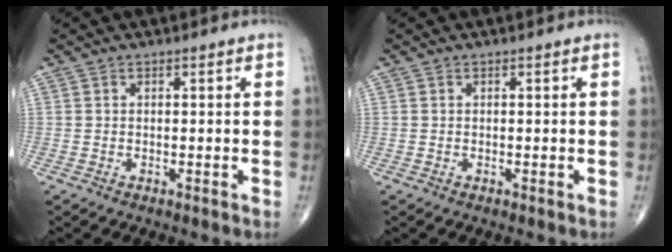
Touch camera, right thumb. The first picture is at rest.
{"total": 0.0}